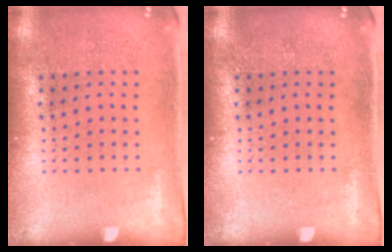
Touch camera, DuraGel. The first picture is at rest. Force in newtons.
{"total": 0.0}